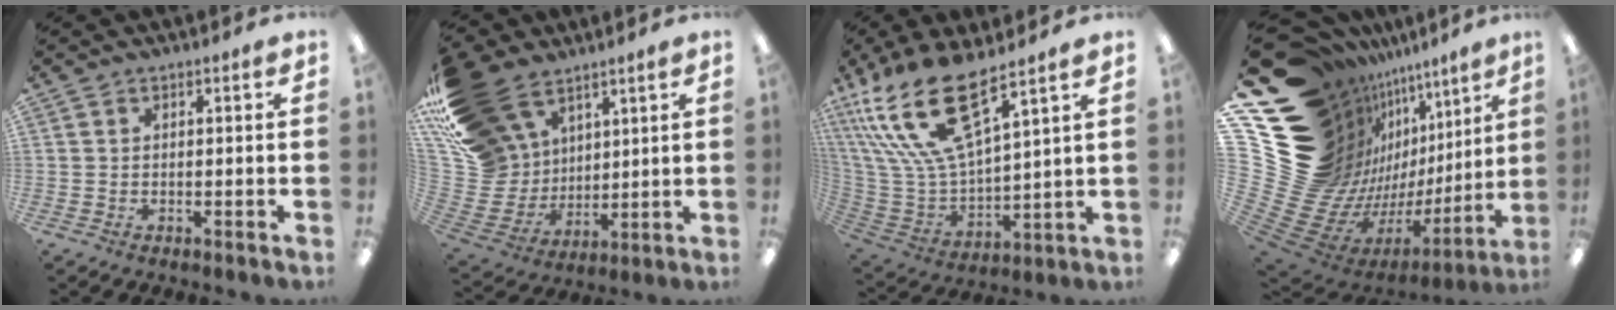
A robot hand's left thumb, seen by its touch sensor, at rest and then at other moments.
{"total": 21.2, "force": [13.4, 13.9, 8.8], "torque": [-0.223, -0.075, 0.270]}
{"total": 20.3, "force": [13.3, 6.5, 13.9], "torque": [-0.310, -0.083, 0.229]}
{"total": 25.3, "force": [8.3, 17.8, 15.9], "torque": [-0.263, -0.161, 0.238]}